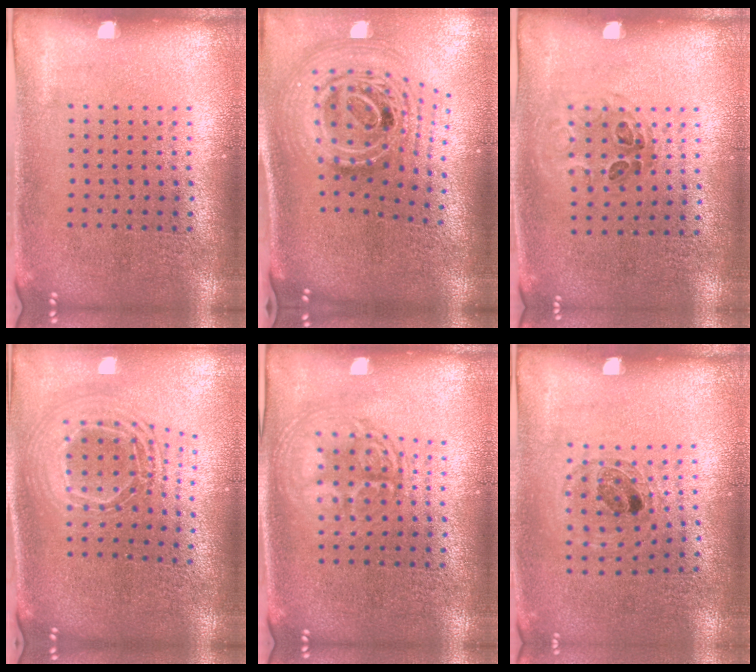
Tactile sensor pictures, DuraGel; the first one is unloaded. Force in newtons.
{"total": 2.9, "press": 2.0, "slide": 2.2}
{"total": 1.0, "press": 0.6, "slide": 0.7}
{"total": 2.2, "press": 1.7, "slide": 1.3}
{"total": 1.7, "press": 1.7, "slide": 0.3}
{"total": 0.9, "press": 0.9, "slide": 0.1}